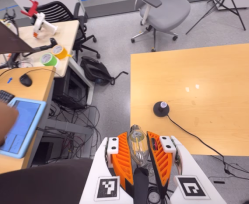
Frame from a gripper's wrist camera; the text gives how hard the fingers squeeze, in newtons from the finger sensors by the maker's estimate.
{"total": 13.0, "left": 14.0, "right": 12.1}